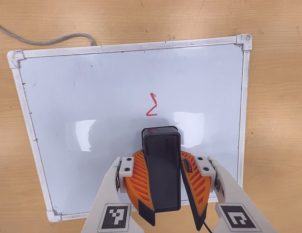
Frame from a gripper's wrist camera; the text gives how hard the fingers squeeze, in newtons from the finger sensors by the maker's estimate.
{"total": 10.7, "left": 10.5, "right": 10.9}